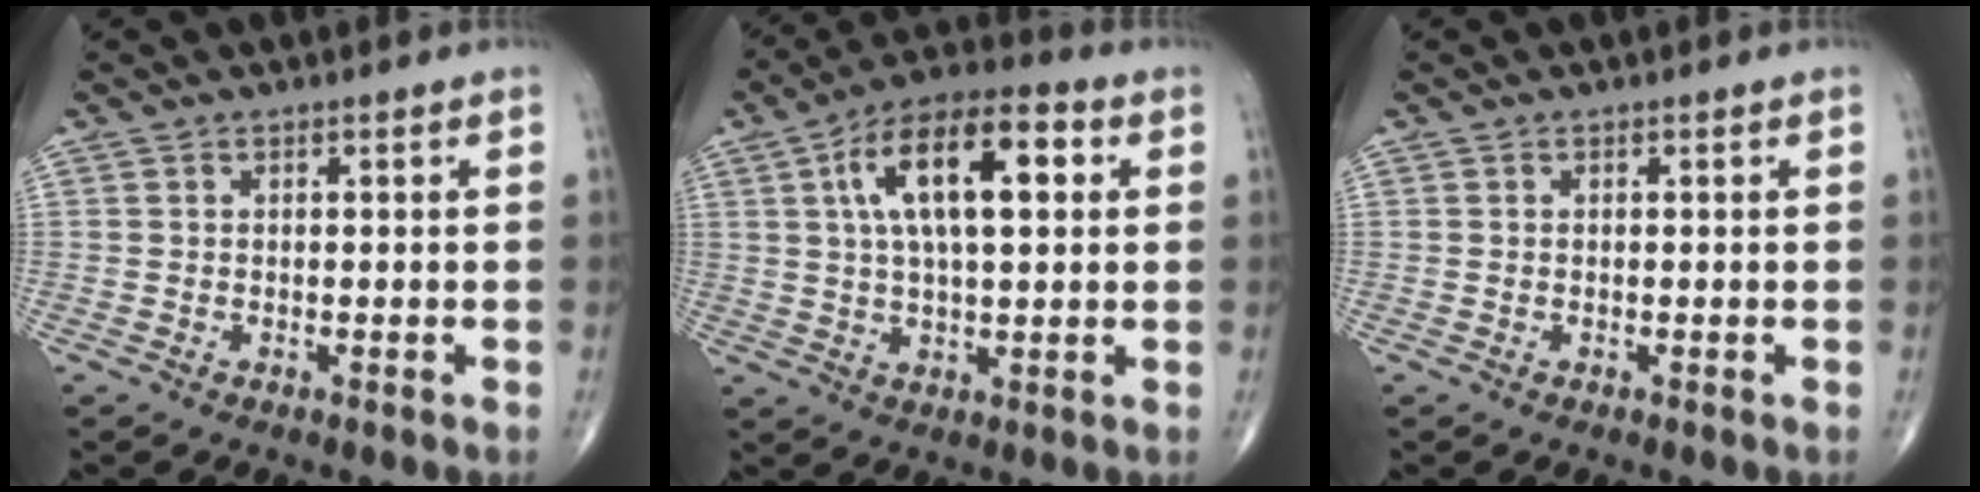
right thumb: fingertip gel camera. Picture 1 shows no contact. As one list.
[{"total": 16.0, "force": [4.2, 6.8, 13.9], "torque": [-0.225, 0.017, 0.062]}, {"total": 0.0}]